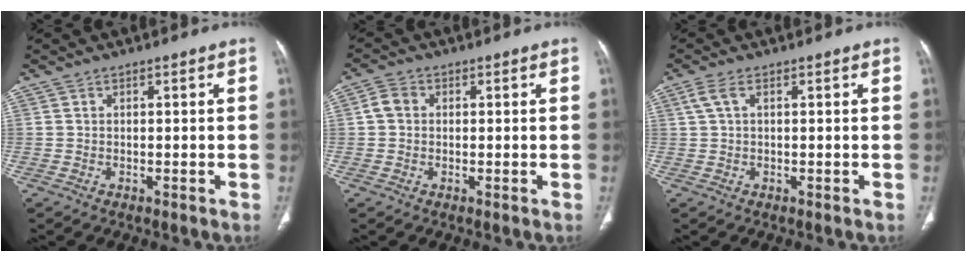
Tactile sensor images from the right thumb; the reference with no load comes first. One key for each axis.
{"total": 3.0, "fx": 0.2, "fy": 2.5, "fz": 1.6, "tx": -0.028, "ty": 0.009, "tz": 0.000}
{"total": 2.5, "fx": 0.8, "fy": 1.1, "fz": 2.0, "tx": -0.059, "ty": 0.016, "tz": 0.021}